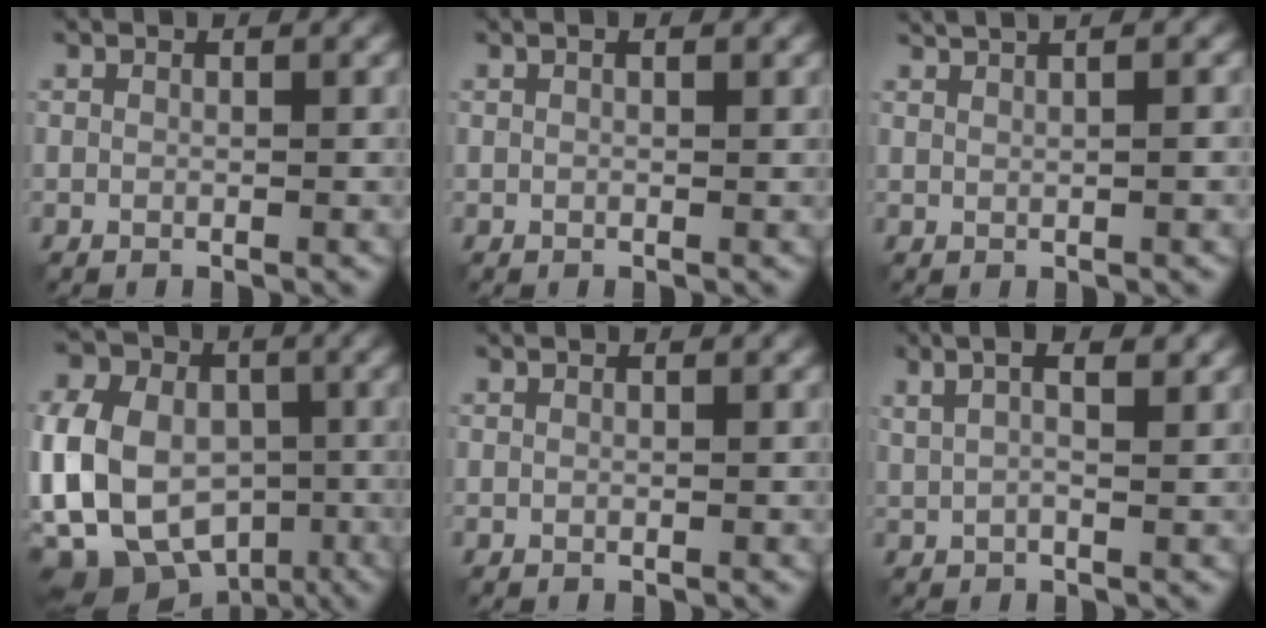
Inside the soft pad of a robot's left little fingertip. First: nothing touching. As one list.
[{"total": 1.2, "force": [0.5, 0.5, 1.0], "torque": [-0.011, -0.002, 0.006]}, {"total": 3.2, "force": [2.0, 1.1, 2.3], "torque": [-0.023, 0.013, 0.017]}, {"total": 17.4, "force": [-3.7, 14.5, 9.0], "torque": [-0.206, 0.000, -0.090]}, {"total": 0.0}, {"total": 5.7, "force": [3.1, 2.2, 4.2], "torque": [-0.065, 0.023, 0.034]}]